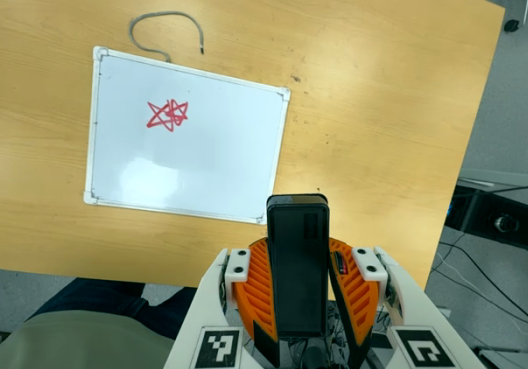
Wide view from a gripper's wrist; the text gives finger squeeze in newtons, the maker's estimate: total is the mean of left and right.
{"total": 8.9, "left": 7.4, "right": 10.3}